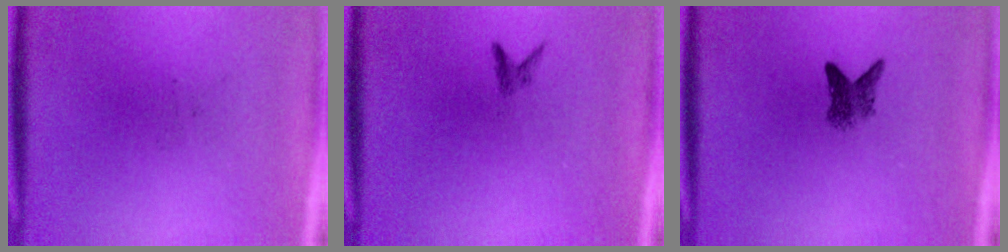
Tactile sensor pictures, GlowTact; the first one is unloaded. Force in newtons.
{"total": 0.8}
{"total": 2.6}